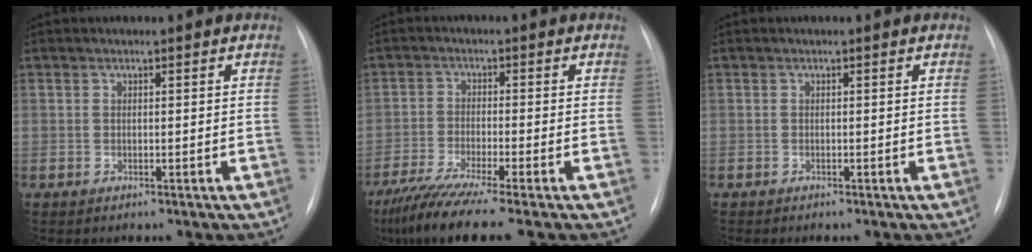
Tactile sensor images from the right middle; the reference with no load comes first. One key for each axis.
{"total": 10.0, "fx": -7.8, "fy": -0.7, "fz": 6.2, "tx": -0.106, "ty": -0.034, "tz": -0.131}
{"total": 0.6, "fx": -0.5, "fy": 0.0, "fz": 0.3, "tx": -0.003, "ty": -0.001, "tz": -0.009}